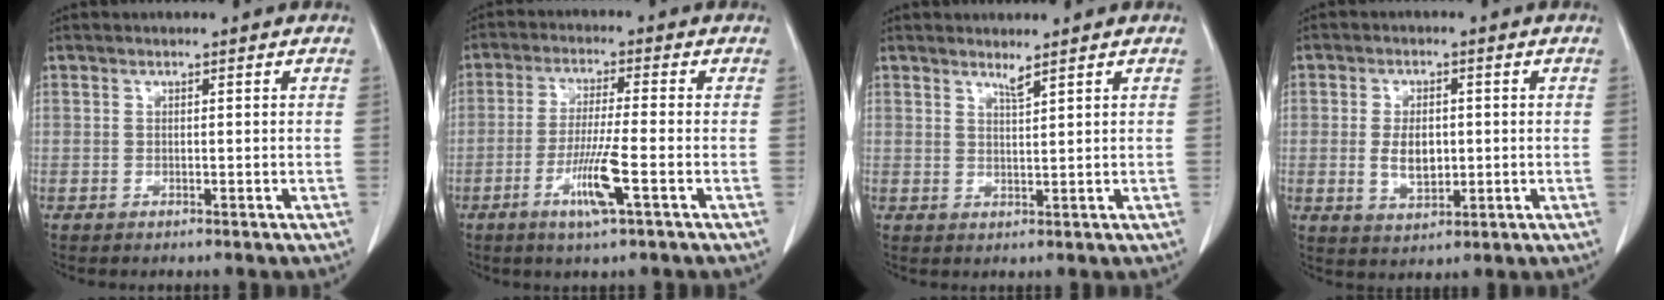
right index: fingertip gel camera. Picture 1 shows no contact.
{"total": 7.6, "force": [-3.1, -0.3, 6.9], "torque": [-0.135, -0.015, -0.059]}
{"total": 1.4, "force": [1.2, -0.4, 0.6], "torque": [-0.013, -0.011, 0.024]}
{"total": 5.3, "force": [-0.3, 3.0, 4.3], "torque": [-0.081, -0.001, 0.004]}